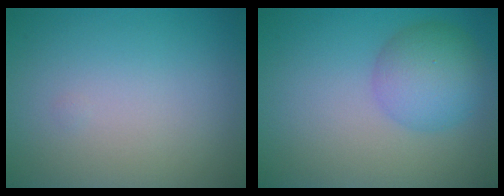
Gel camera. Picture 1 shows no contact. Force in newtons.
{"total": 4.7, "press": 4.7, "slide": 0.0}